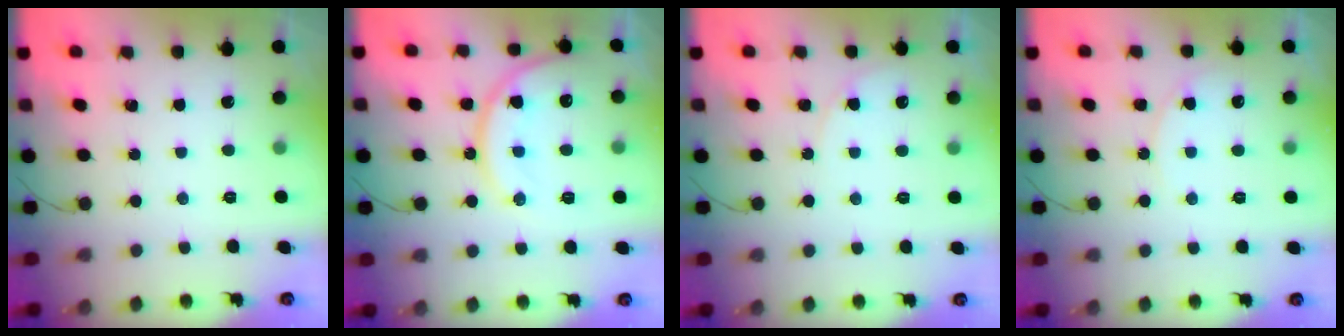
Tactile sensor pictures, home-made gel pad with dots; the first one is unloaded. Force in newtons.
{"total": 15.2, "press": 15.1, "slide": 1.5}
{"total": 4.2, "press": 4.2, "slide": 0.4}
{"total": 5.2, "press": 5.1, "slide": 0.5}